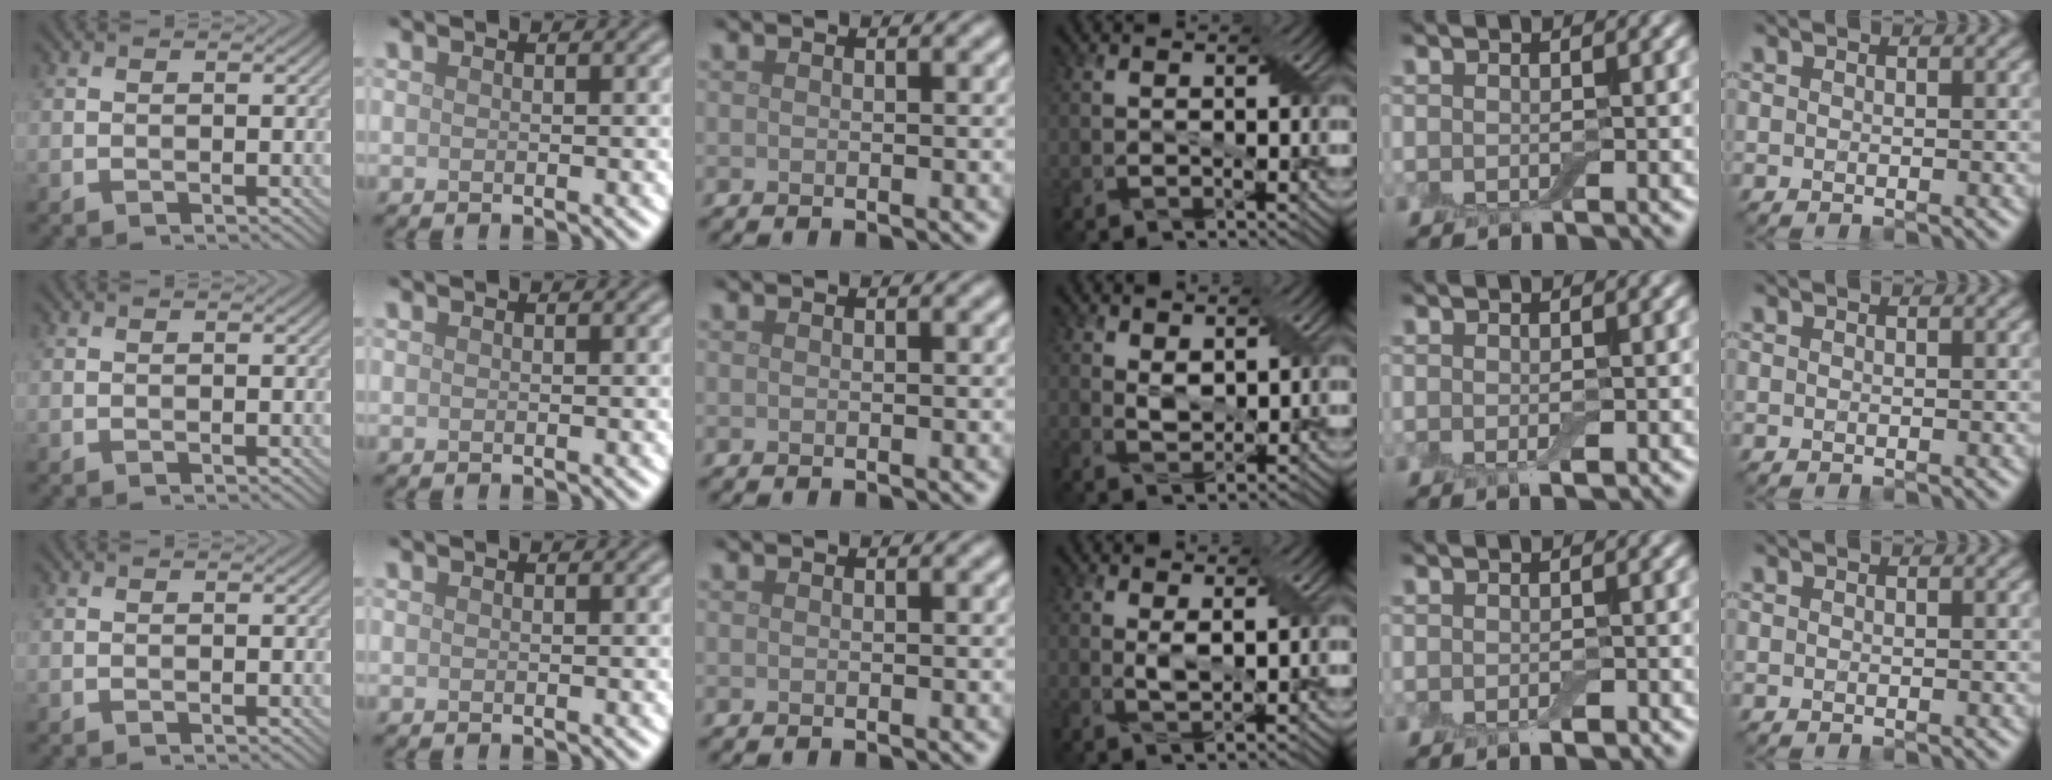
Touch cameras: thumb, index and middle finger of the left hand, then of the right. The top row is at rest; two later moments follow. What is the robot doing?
{"motion": "fold", "object": "bandage"}